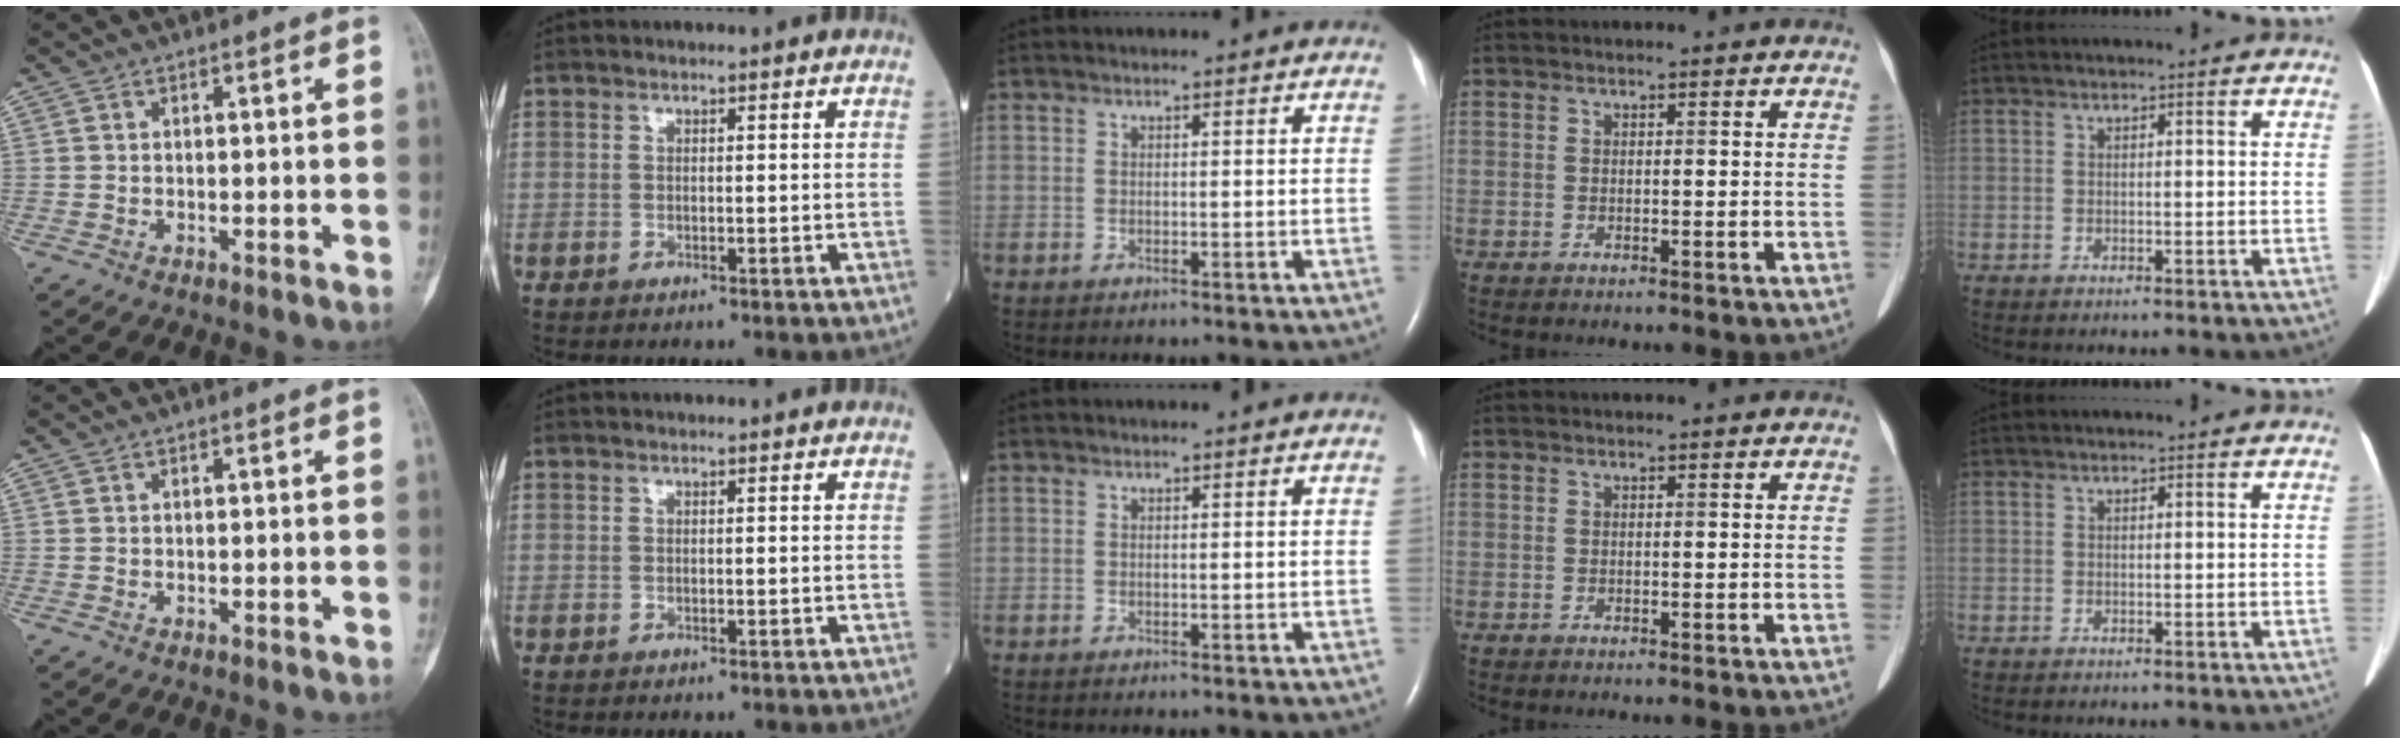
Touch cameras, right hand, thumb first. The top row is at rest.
{}